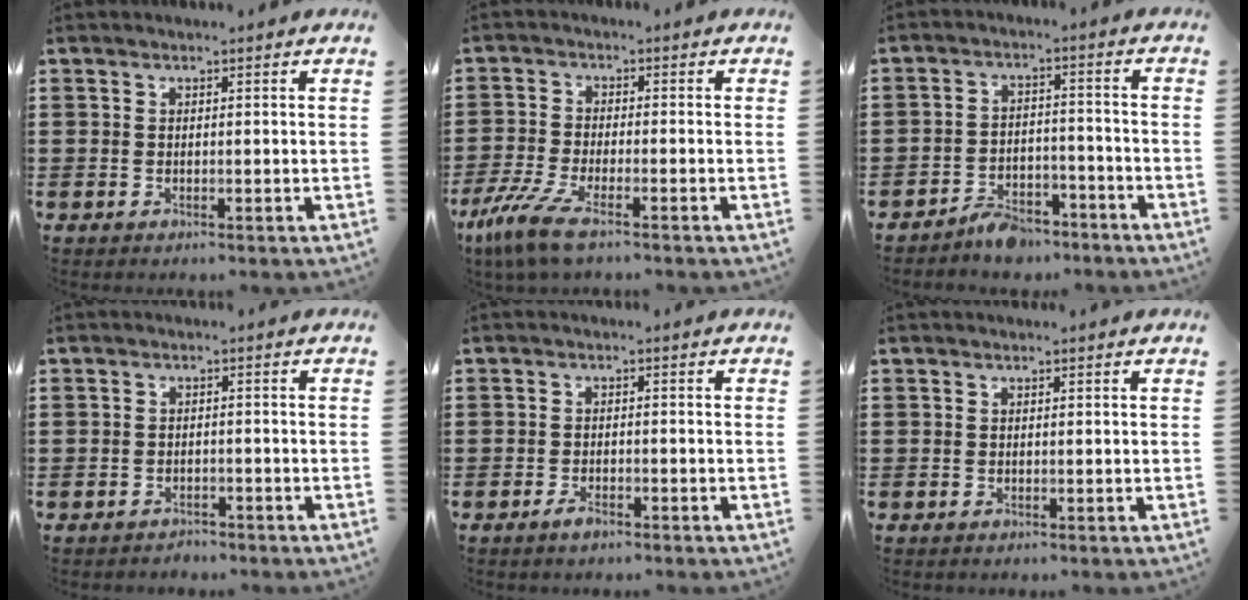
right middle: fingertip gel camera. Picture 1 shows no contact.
{"total": 6.3, "force": [-4.2, 1.2, 4.6], "torque": [-0.117, -0.020, -0.083]}
{"total": 4.7, "force": [-4.4, 1.4, 1.1], "torque": [-0.025, 0.011, -0.087]}
{"total": 1.6, "force": [-1.5, 0.4, -0.3], "torque": [0.000, 0.000, -0.035]}
{"total": 1.8, "force": [-1.3, 0.6, 1.0], "torque": [-0.028, -0.006, -0.025]}
{"total": 0.0}